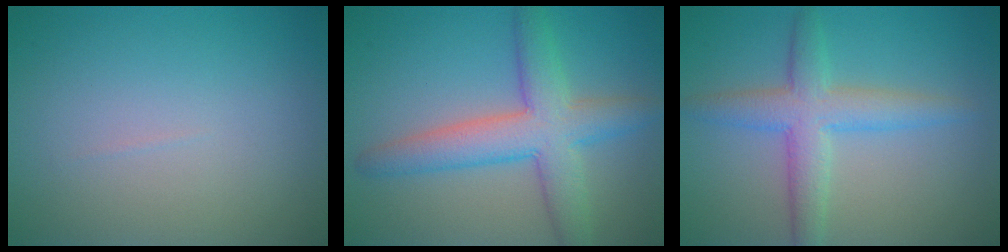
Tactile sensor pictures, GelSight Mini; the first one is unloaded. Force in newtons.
{"total": 6.3, "press": 6.2, "slide": 0.4}
{"total": 4.4, "press": 4.4, "slide": 0.1}